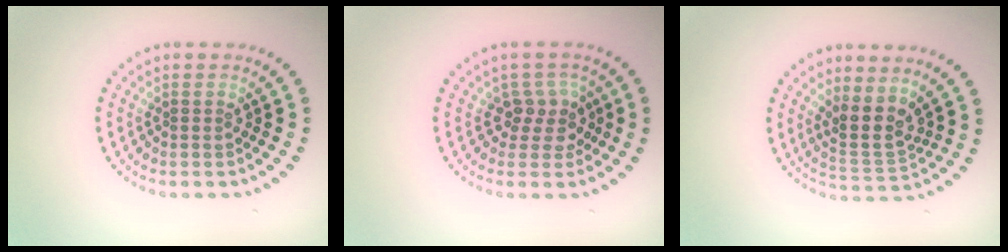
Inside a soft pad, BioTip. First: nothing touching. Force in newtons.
{"total": 2.6, "press": 2.0, "slide": 1.6}
{"total": 3.3, "press": 2.6, "slide": 2.0}